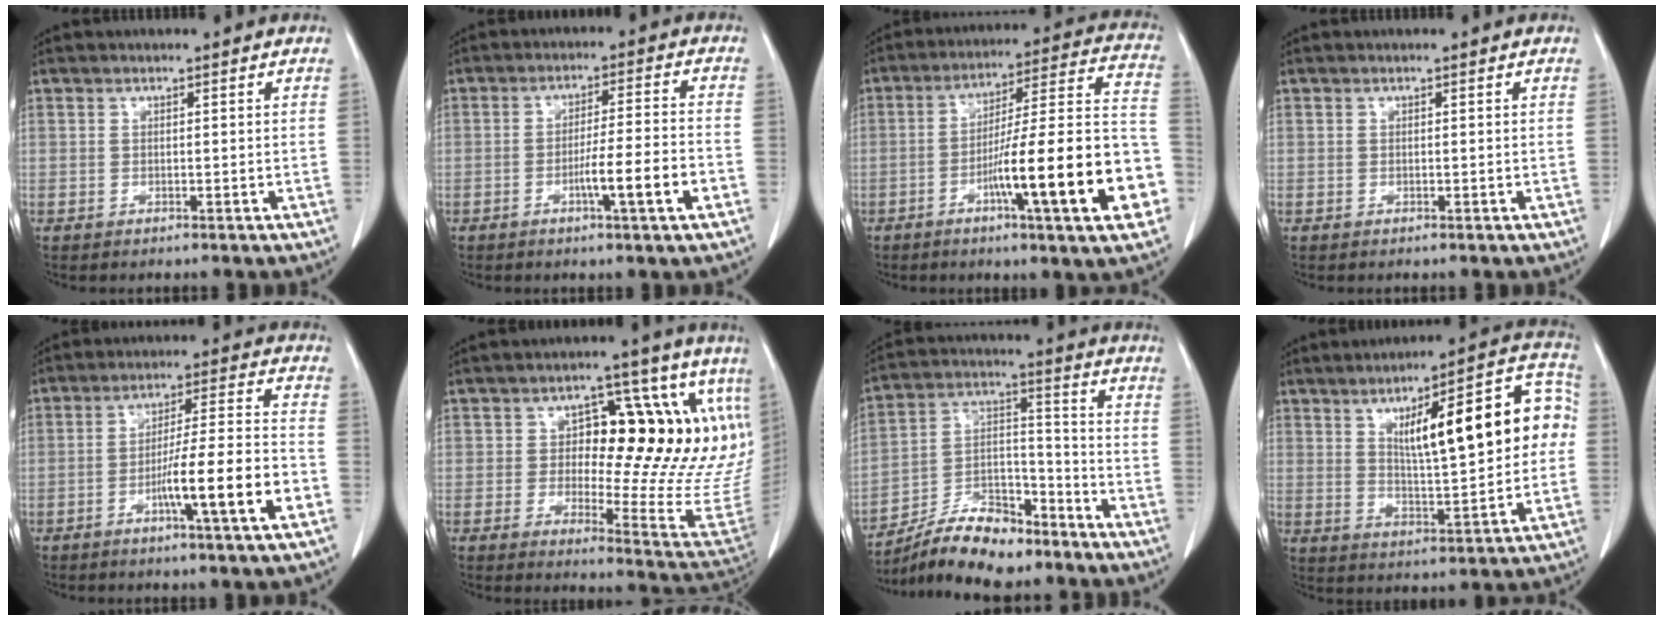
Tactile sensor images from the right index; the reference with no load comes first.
{"total": 7.7, "force": [-2.9, -0.4, 7.1], "torque": [-0.111, -0.005, -0.049]}
{"total": 21.0, "force": [-7.2, 1.0, 19.7], "torque": [-0.238, 0.012, -0.108]}
{"total": 0.0}
{"total": 12.3, "force": [-4.6, -0.3, 11.4], "torque": [-0.183, 0.000, -0.075]}
{"total": 20.0, "force": [6.4, 7.4, 17.5], "torque": [-0.198, 0.016, 0.088]}
{"total": 12.8, "force": [-10.8, 4.0, 5.6], "torque": [-0.096, 0.024, -0.193]}
{"total": 17.8, "force": [3.5, 3.9, 17.1], "torque": [-0.234, 0.034, 0.055]}